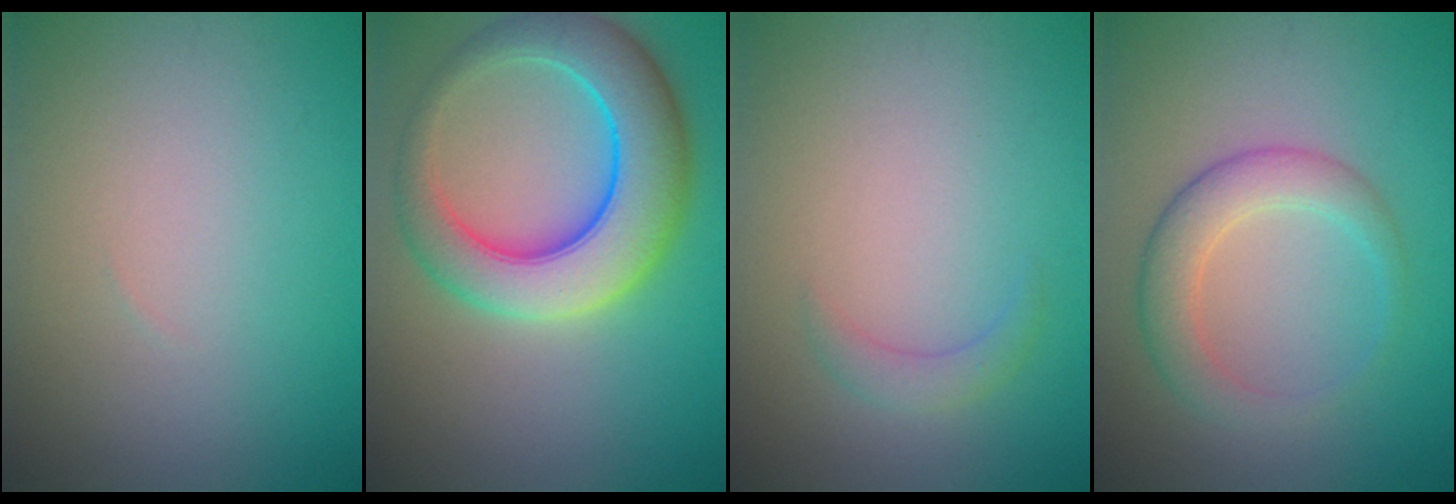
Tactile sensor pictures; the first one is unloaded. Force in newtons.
{"total": 9.2, "press": 9.2, "slide": 0.3}
{"total": 1.4, "press": 1.4, "slide": 0.0}
{"total": 3.7, "press": 3.7, "slide": 0.3}